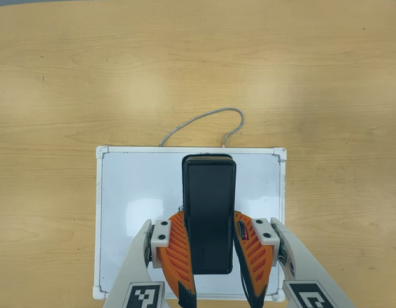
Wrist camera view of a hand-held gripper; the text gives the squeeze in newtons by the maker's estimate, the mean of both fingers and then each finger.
{"total": 8.1, "left": 6.4, "right": 9.8}